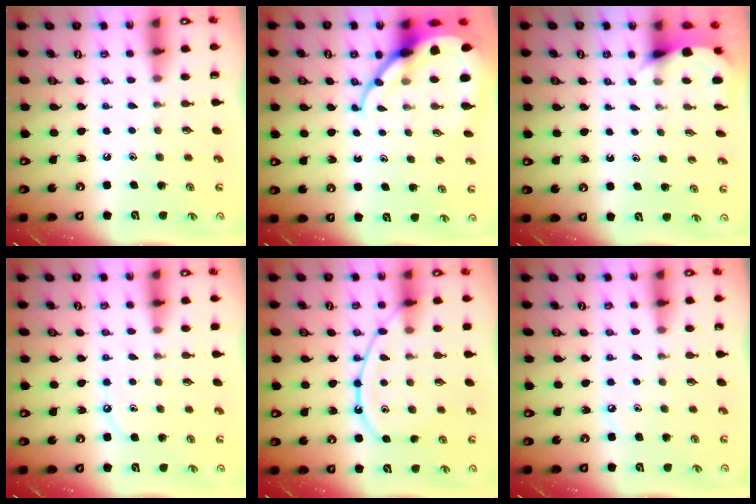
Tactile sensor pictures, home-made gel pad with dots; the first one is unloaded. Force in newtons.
{"total": 10.3, "press": 10.3, "slide": 0.9}
{"total": 3.6, "press": 3.6, "slide": 0.3}
{"total": 7.0, "press": 7.0, "slide": 0.7}
{"total": 13.3, "press": 13.2, "slide": 1.3}
{"total": 2.4, "press": 2.4, "slide": 0.3}